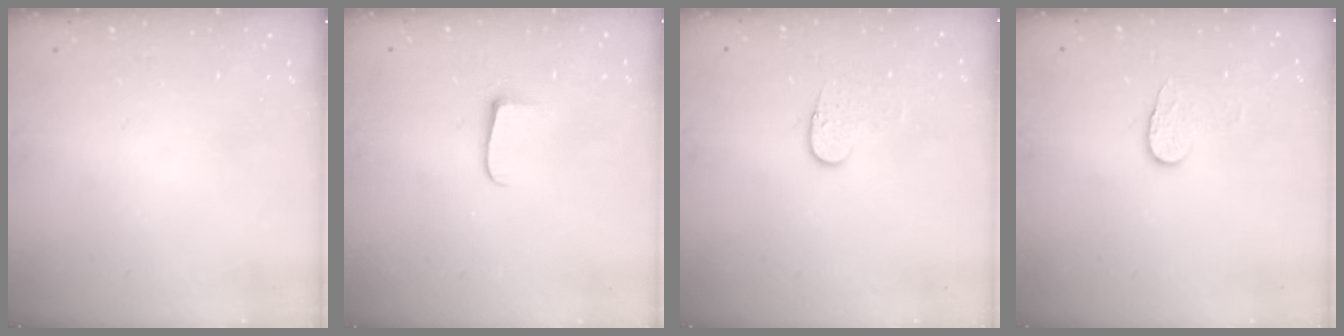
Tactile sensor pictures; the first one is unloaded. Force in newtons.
{"total": 4.9, "press": 4.8, "slide": 0.6}
{"total": 5.8, "press": 5.7, "slide": 0.4}
{"total": 5.0, "press": 4.9, "slide": 0.5}